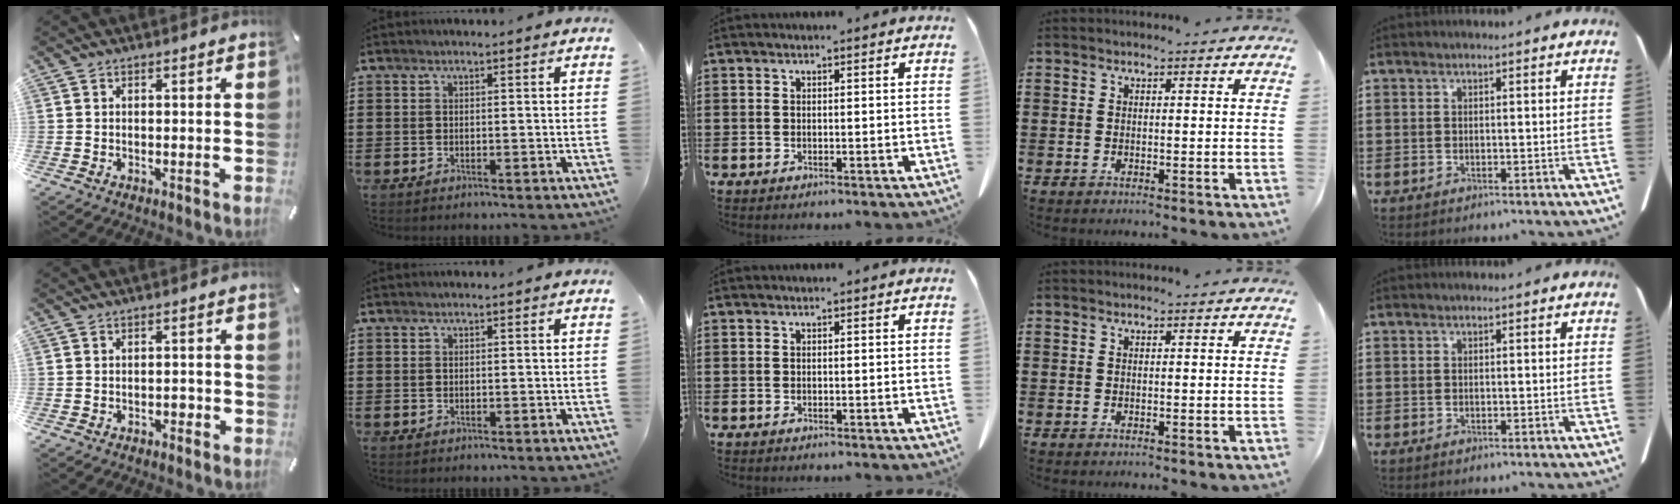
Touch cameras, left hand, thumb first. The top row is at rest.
{"thumb": {"total": 1.7, "force": [-0.8, 1.0, 1.0], "torque": [-0.019, 0.003, -0.016]}}